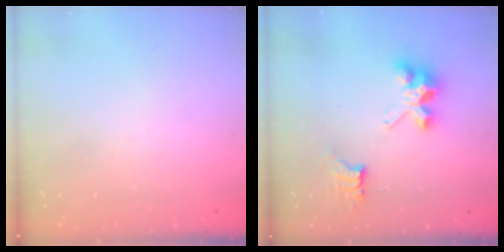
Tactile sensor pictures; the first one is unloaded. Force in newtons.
{"total": 7.9, "press": 7.9, "slide": 0.6}